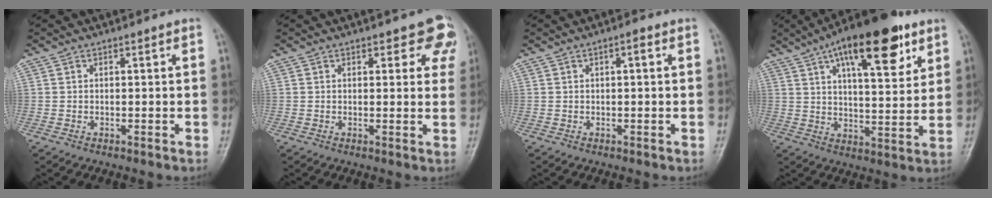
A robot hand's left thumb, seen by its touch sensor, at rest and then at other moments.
{"total": 6.1, "force": [3.7, 3.1, 3.7], "torque": [0.000, -0.012, 0.034]}
{"total": 1.6, "force": [0.5, 0.4, 1.4], "torque": [-0.023, 0.004, 0.003]}
{"total": 19.2, "force": [10.2, 7.2, 14.7], "torque": [-0.198, -0.028, 0.157]}